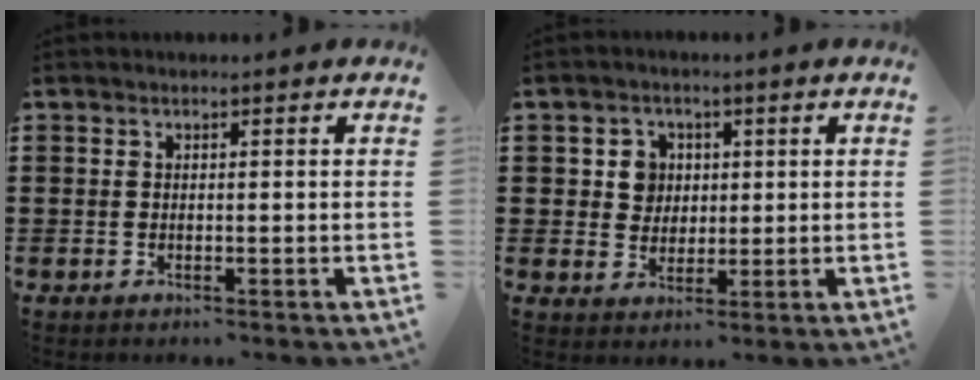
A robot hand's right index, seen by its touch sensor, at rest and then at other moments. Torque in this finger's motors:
{"motor_torque": [0.37, 0.37, 0.09, 0.03]}